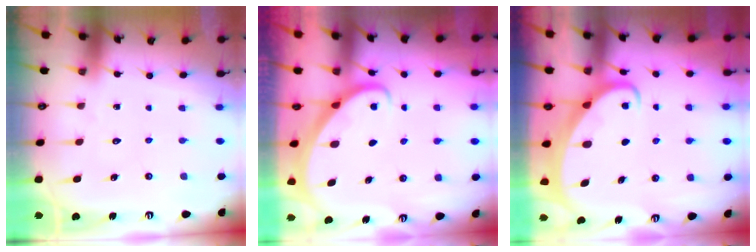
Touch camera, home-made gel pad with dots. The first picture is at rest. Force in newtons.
{"total": 2.7, "press": 2.6, "slide": 0.2}
{"total": 2.7, "press": 2.7, "slide": 0.3}